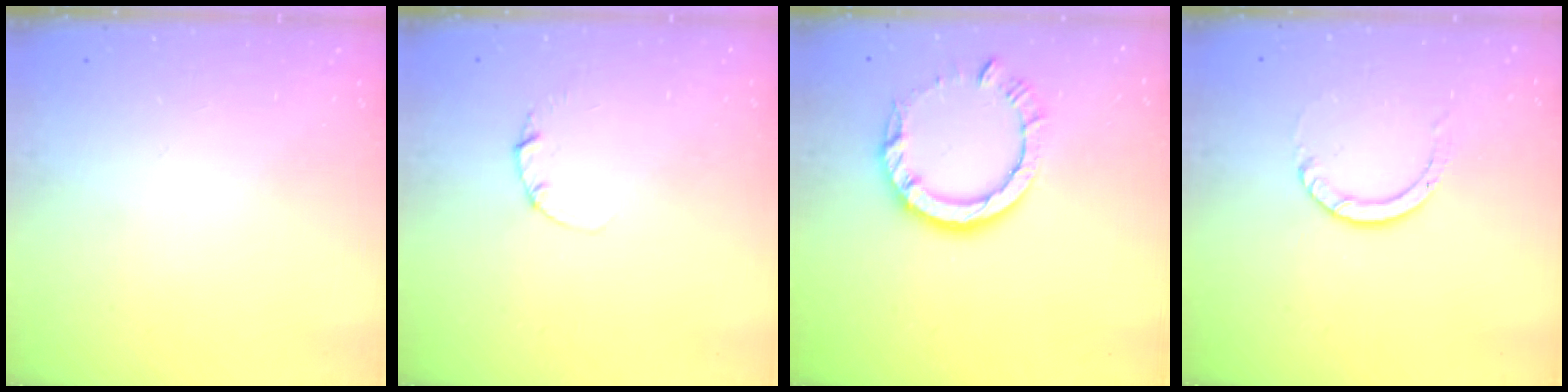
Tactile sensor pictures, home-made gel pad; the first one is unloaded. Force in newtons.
{"total": 1.3, "press": 1.3, "slide": 0.2}
{"total": 8.9, "press": 8.9, "slide": 1.0}
{"total": 4.0, "press": 4.0, "slide": 0.2}